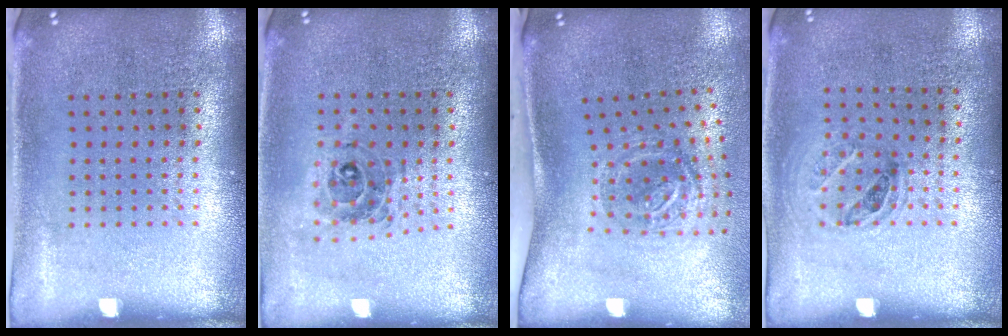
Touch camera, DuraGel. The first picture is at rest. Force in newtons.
{"total": 0.7, "press": 0.7, "slide": 0.0}
{"total": 1.9, "press": 1.2, "slide": 1.5}
{"total": 1.0, "press": 0.7, "slide": 0.6}